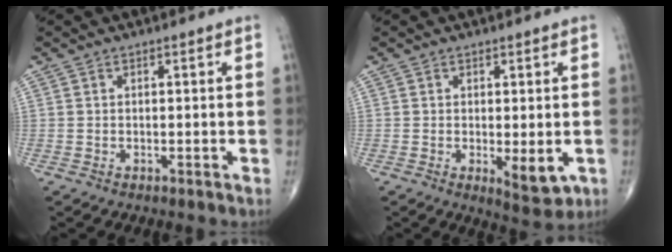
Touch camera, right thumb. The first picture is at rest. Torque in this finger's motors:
{"motor_torque": [0.39, 0.64, 0.24, -0.35, 0.19]}